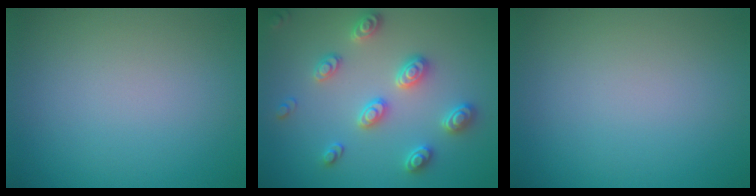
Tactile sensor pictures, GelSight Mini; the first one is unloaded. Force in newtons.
{"total": 3.5, "press": 3.5, "slide": 0.5}
{"total": 0.0}